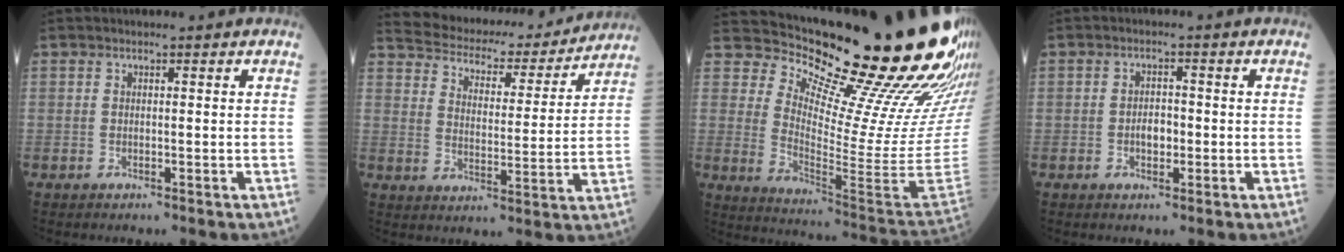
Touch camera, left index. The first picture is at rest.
{"total": 17.5, "force": [16.4, 4.2, 4.3], "torque": [-0.063, 0.002, 0.220]}
{"total": 28.1, "force": [21.8, 3.2, 17.4], "torque": [-0.256, -0.103, 0.289]}
{"total": 2.5, "force": [-0.6, 1.4, 2.0], "torque": [-0.034, 0.004, -0.009]}